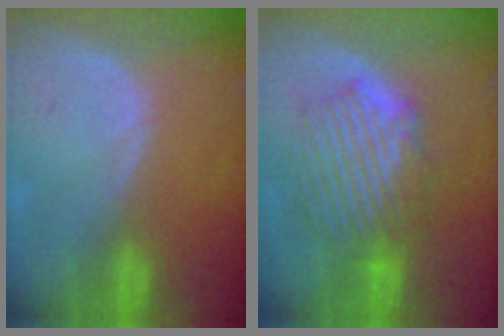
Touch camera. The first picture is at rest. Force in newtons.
{"total": 9.0, "press": 8.2, "slide": 3.6}